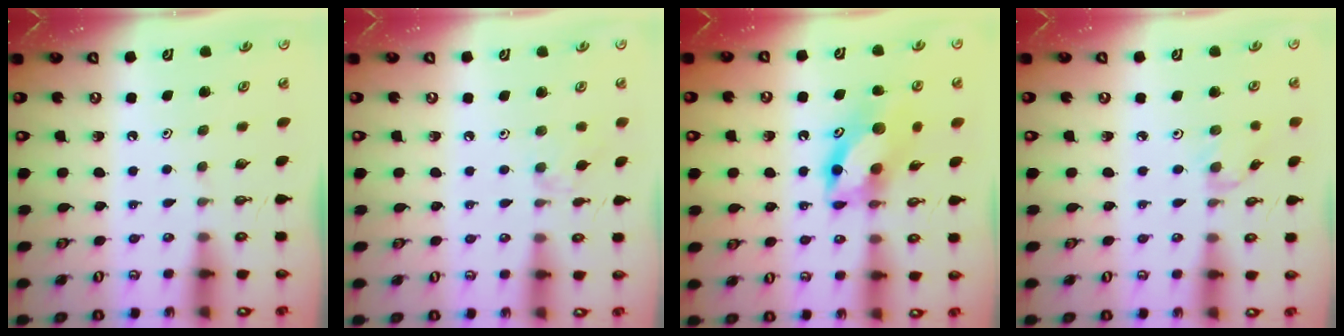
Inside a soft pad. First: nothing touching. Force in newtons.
{"total": 5.2, "press": 5.2, "slide": 0.8}
{"total": 13.1, "press": 13.0, "slide": 1.2}
{"total": 0.7, "press": 0.7, "slide": 0.2}